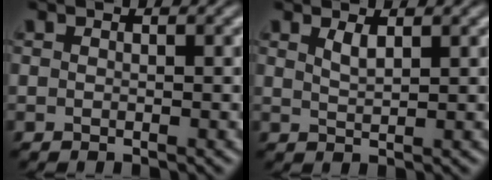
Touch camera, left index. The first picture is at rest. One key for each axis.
{"total": 1.4, "fx": 1.0, "fy": 0.4, "fz": 1.0, "tx": -0.020, "ty": -0.001, "tz": 0.020}